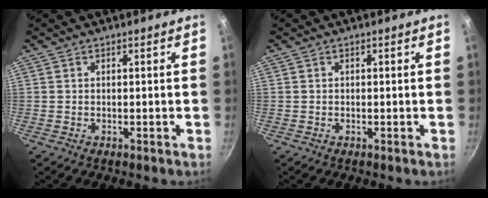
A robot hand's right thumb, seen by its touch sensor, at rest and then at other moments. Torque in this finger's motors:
{"motor_torque": [-0.26, -0.09, -0.54, 0.16, -0.02]}